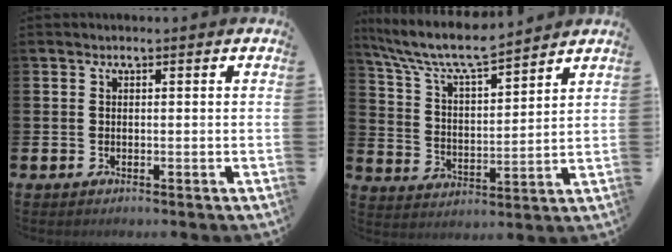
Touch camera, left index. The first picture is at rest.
{"total": 8.4, "force": [7.6, 1.4, 3.2], "torque": [-0.095, -0.045, 0.133]}